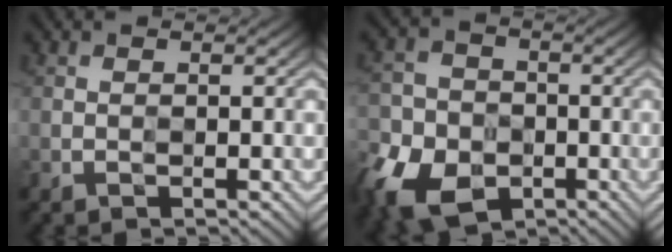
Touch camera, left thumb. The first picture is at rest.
{"total": 9.0, "force": [-4.5, 6.5, 4.2], "torque": [-0.110, -0.030, -0.096]}